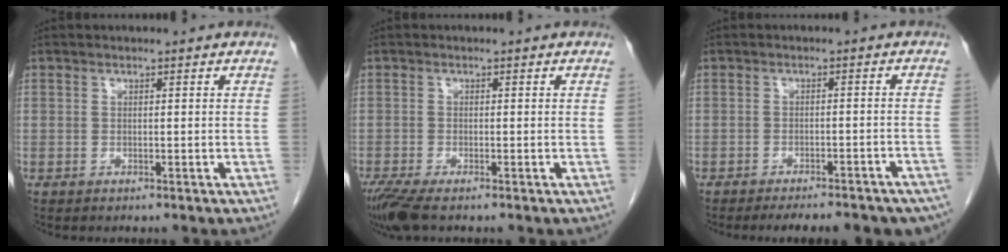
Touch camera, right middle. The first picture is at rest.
{"total": 4.1, "force": [-3.0, 0.6, 2.7], "torque": [-0.058, -0.013, -0.058]}
{"total": 14.4, "force": [-12.7, 3.7, 5.8], "torque": [-0.061, 0.005, -0.140]}